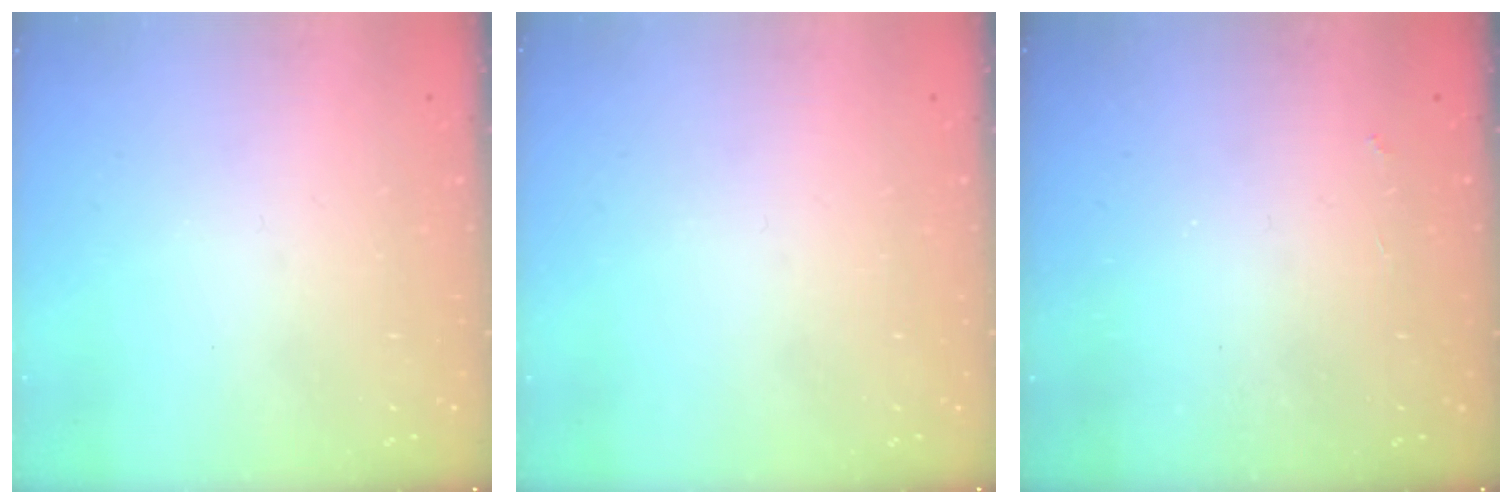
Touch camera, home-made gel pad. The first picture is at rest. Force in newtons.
{"total": 0.0}
{"total": 2.5, "press": 2.5, "slide": 0.5}